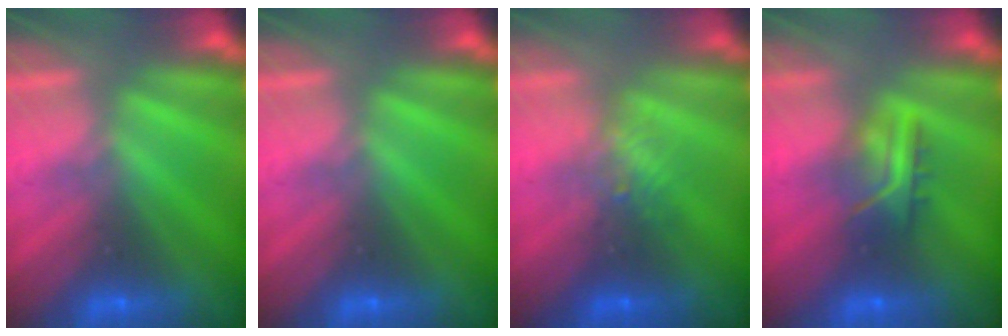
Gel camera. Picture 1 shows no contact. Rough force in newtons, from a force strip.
{"total": 0.0}
{"total": 2.2}
{"total": 9.3}